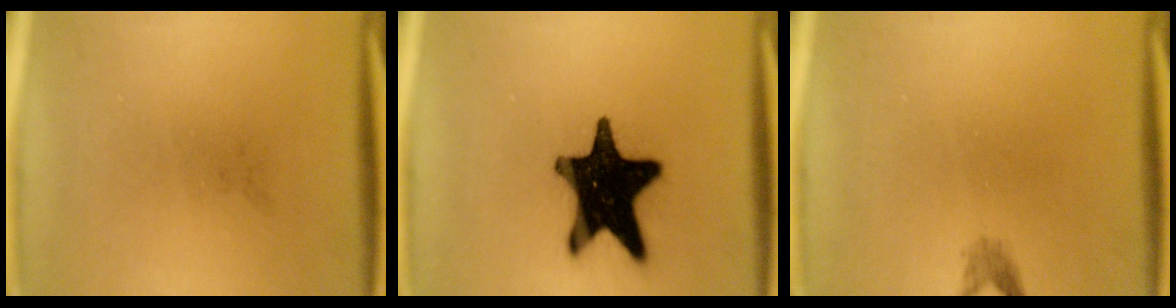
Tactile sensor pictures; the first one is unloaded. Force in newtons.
{"total": 20.1}
{"total": 1.2}